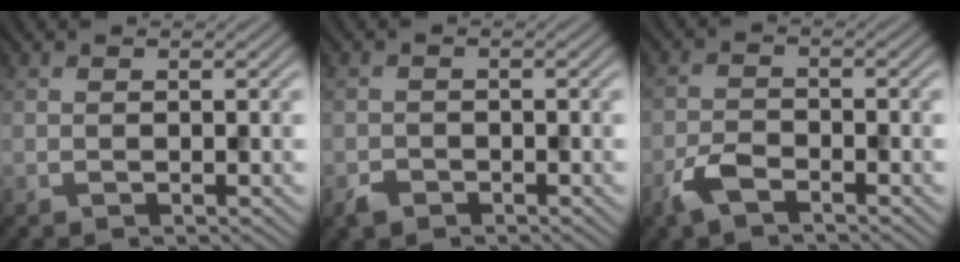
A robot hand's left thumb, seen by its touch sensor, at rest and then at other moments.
{"total": 1.5, "force": [-1.2, 0.9, 0.5], "torque": [-0.007, 0.000, -0.026]}
{"total": 3.5, "force": [-2.4, 1.3, 2.1], "torque": [-0.050, 0.000, -0.058]}